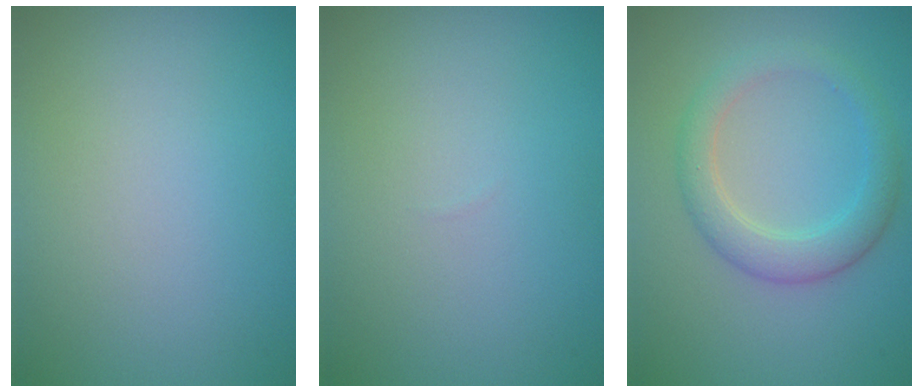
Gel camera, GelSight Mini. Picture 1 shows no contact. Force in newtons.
{"total": 0.0}
{"total": 3.5, "press": 3.5, "slide": 0.4}